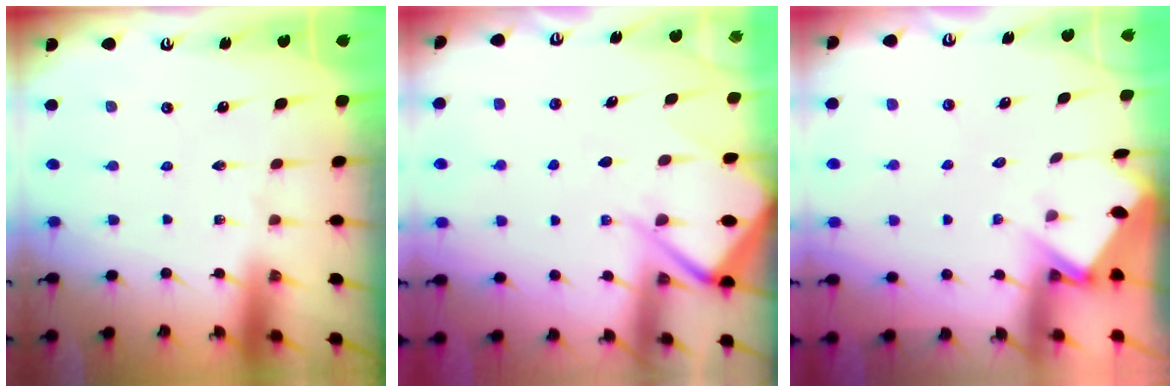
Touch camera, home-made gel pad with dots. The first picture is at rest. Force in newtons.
{"total": 8.4, "press": 8.3, "slide": 0.9}
{"total": 3.9, "press": 3.9, "slide": 0.4}